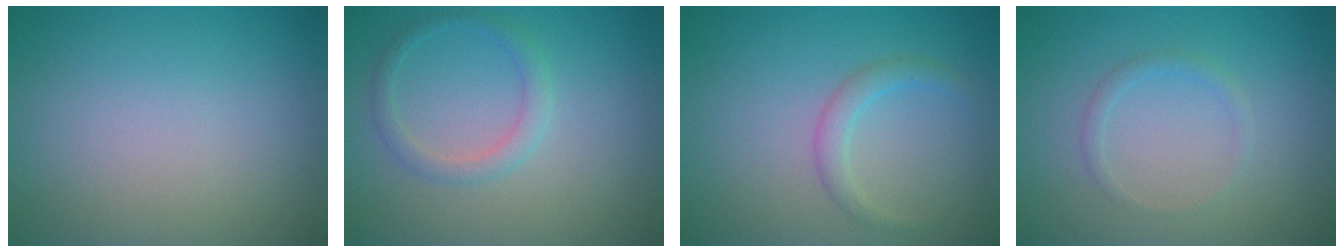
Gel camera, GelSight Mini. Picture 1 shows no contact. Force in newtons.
{"total": 1.9, "press": 1.9, "slide": 0.1}
{"total": 1.7, "press": 1.7, "slide": 0.1}
{"total": 1.1, "press": 1.1, "slide": 0.1}